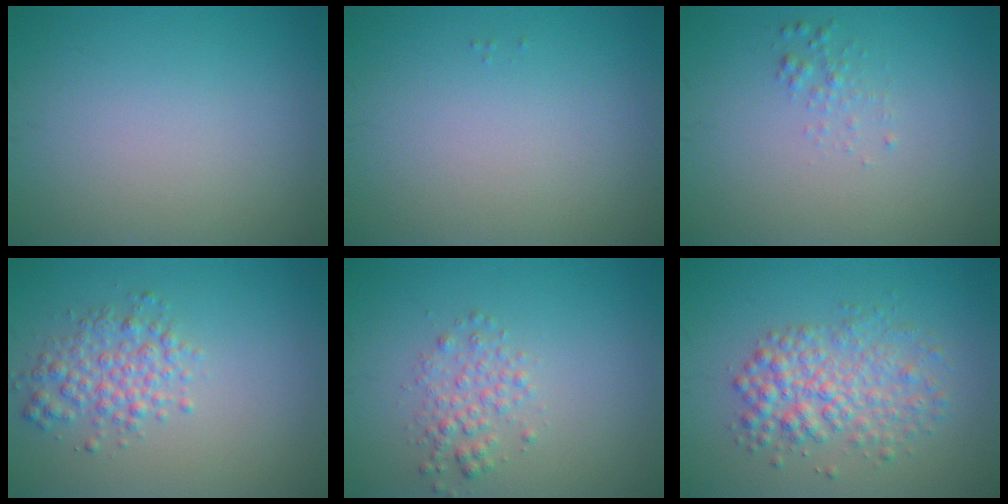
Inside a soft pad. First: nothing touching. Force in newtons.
{"total": 0.0}
{"total": 1.0, "press": 1.0, "slide": 0.0}
{"total": 3.1, "press": 3.1, "slide": 0.1}
{"total": 2.1, "press": 2.1, "slide": 0.1}
{"total": 4.4, "press": 4.4, "slide": 0.1}